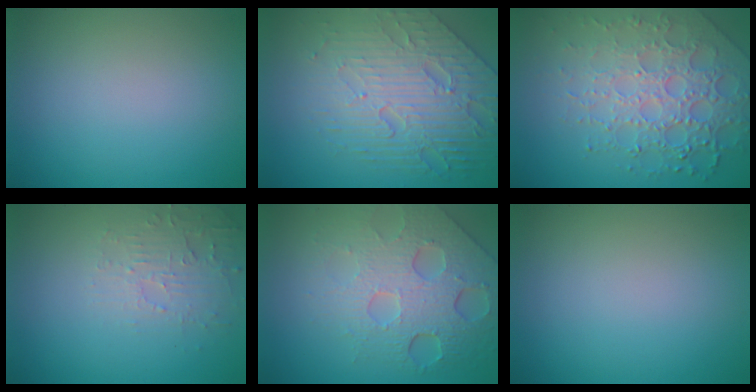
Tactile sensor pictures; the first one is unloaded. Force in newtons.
{"total": 7.9, "press": 5.8, "slide": 5.3}
{"total": 7.7, "press": 5.3, "slide": 5.5}
{"total": 2.8, "press": 2.7, "slide": 0.6}
{"total": 7.9, "press": 5.3, "slide": 5.9}
{"total": 0.0}